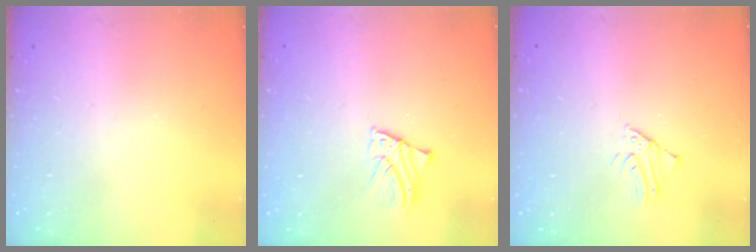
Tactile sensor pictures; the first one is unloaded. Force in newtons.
{"total": 2.2, "press": 2.2, "slide": 0.1}
{"total": 1.6, "press": 1.6, "slide": 0.1}